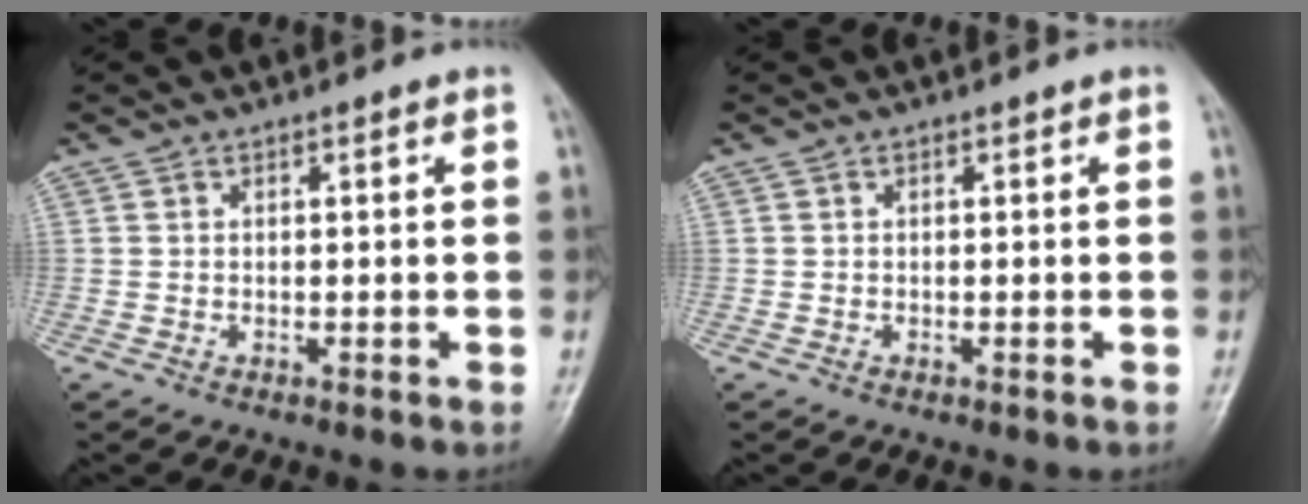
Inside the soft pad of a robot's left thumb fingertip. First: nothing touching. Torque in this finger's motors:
{"motor_torque": [0.00, 0.00, -0.02, -0.02, 0.00]}